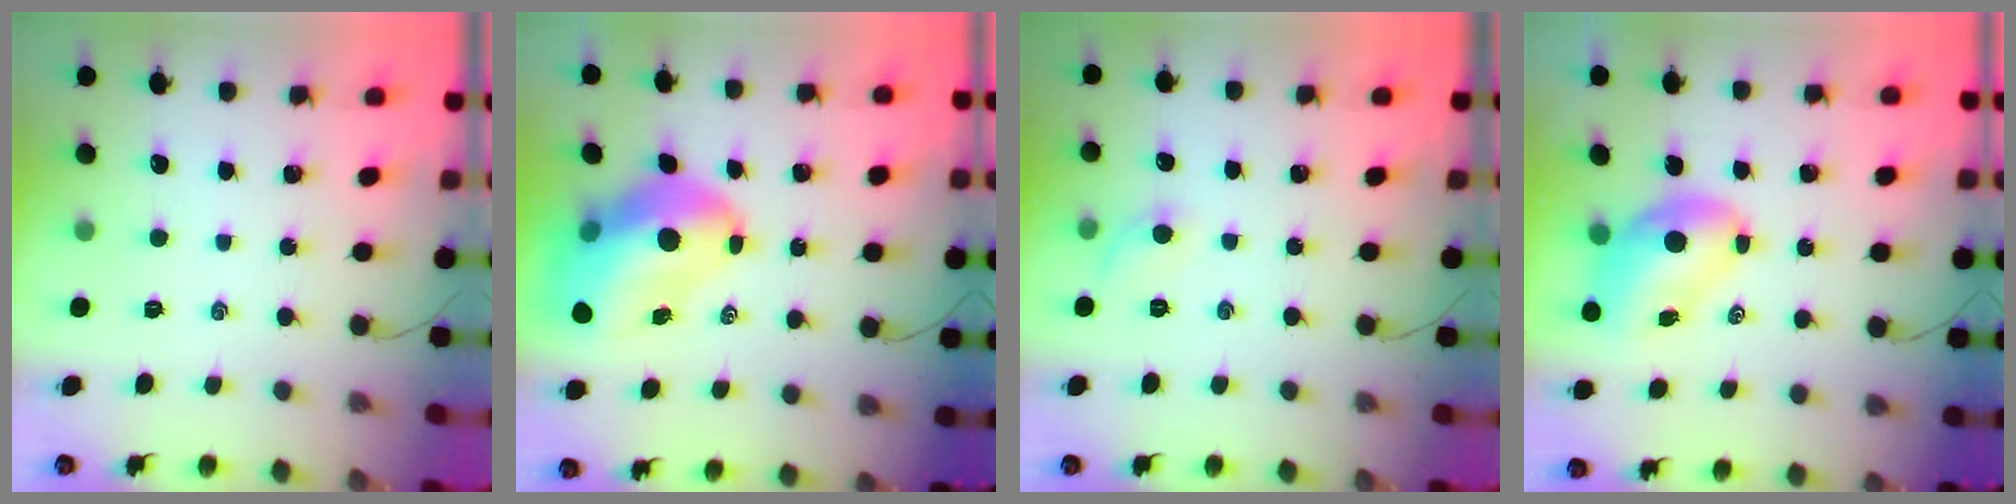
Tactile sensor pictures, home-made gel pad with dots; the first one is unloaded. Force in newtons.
{"total": 15.9, "press": 15.2, "slide": 4.5}
{"total": 4.7, "press": 4.4, "slide": 1.5}
{"total": 7.5, "press": 7.3, "slide": 1.5}